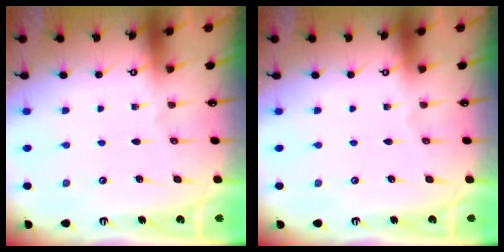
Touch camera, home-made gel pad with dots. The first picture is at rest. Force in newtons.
{"total": 0.0}